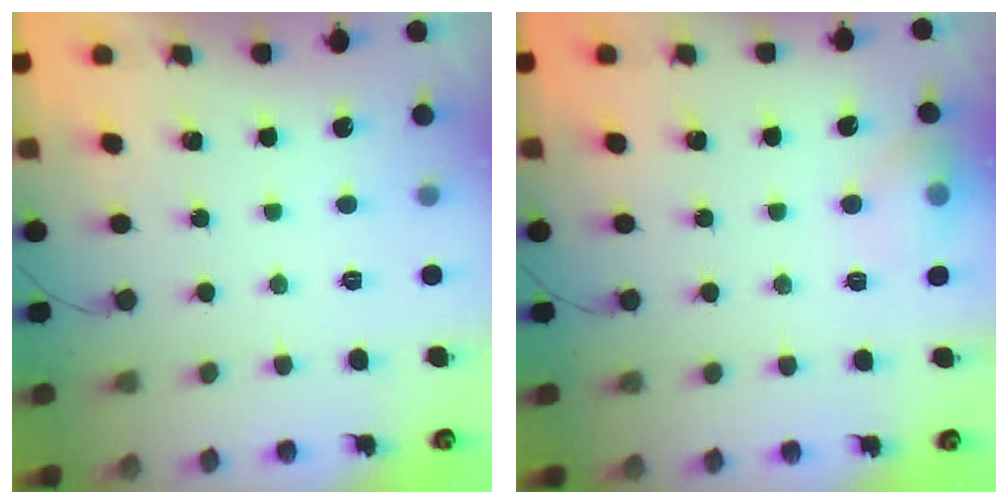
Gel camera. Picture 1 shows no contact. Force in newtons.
{"total": 8.5, "press": 8.3, "slide": 1.5}